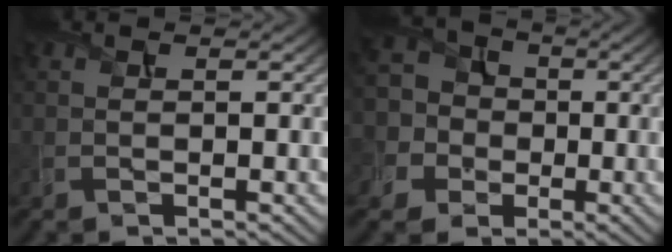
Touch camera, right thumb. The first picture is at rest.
{"total": 10.1, "force": [-0.9, 9.1, 4.2], "torque": [-0.146, 0.008, -0.052]}